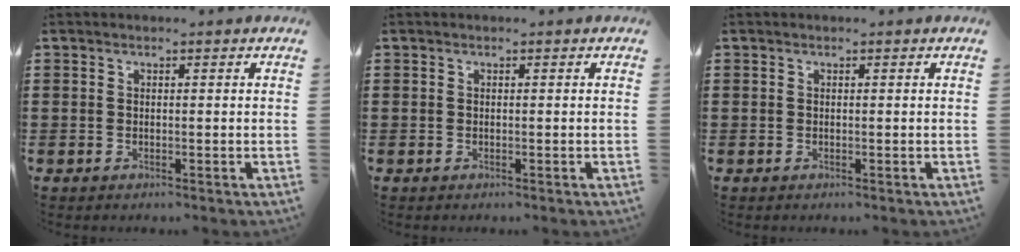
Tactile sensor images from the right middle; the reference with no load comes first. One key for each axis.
{"total": 0.0}
{"total": 0.0}